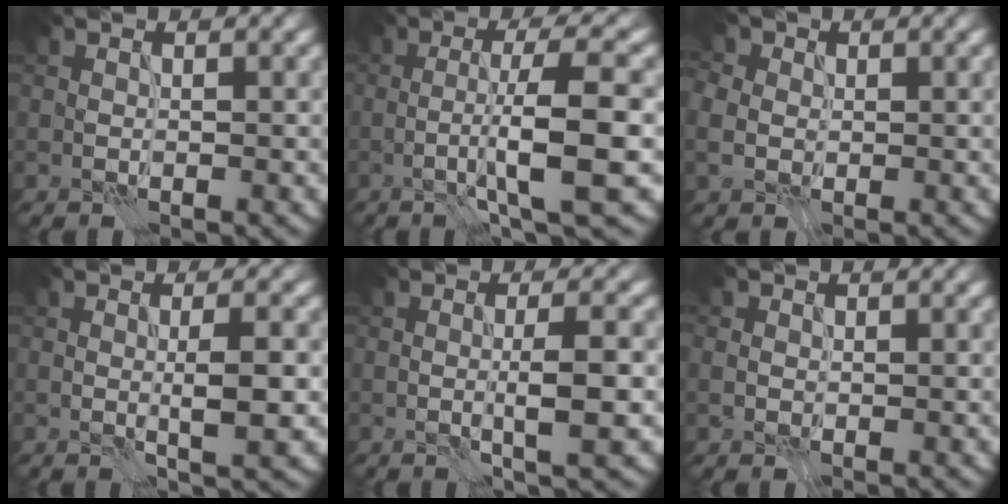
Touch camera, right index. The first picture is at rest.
{"total": 7.3, "force": [-1.2, 1.3, 7.0], "torque": [-0.103, 0.004, -0.019]}
{"total": 3.5, "force": [1.2, 3.0, 1.3], "torque": [-0.034, 0.012, 0.008]}
{"total": 3.1, "force": [-0.2, 0.6, 3.0], "torque": [-0.044, 0.001, -0.004]}
{"total": 3.7, "force": [-0.5, 0.6, 3.6], "torque": [-0.052, 0.002, -0.008]}
{"total": 0.8, "force": [0.2, 0.8, 0.1], "torque": [-0.001, -0.001, 0.006]}